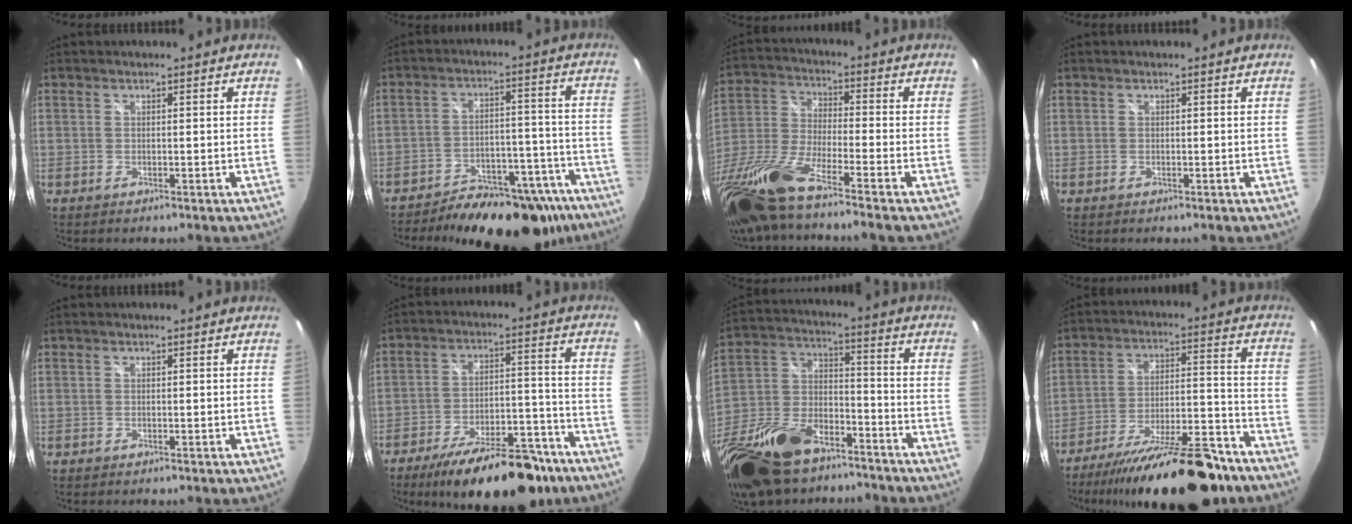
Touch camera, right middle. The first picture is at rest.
{"total": 21.5, "force": [-17.7, 8.6, 8.8], "torque": [-0.125, 0.030, -0.215]}
{"total": 16.7, "force": [-12.1, 1.0, 11.5], "torque": [-0.242, -0.047, -0.242]}
{"total": 0.0}
{"total": 0.0}
{"total": 21.3, "force": [-16.2, 7.6, 11.6], "torque": [-0.190, -0.004, -0.228]}
{"total": 26.2, "force": [-18.2, 12.4, 14.2], "torque": [-0.315, -0.012, -0.311]}
{"total": 24.3, "force": [-19.6, 6.2, 12.9], "torque": [-0.220, -0.025, -0.284]}